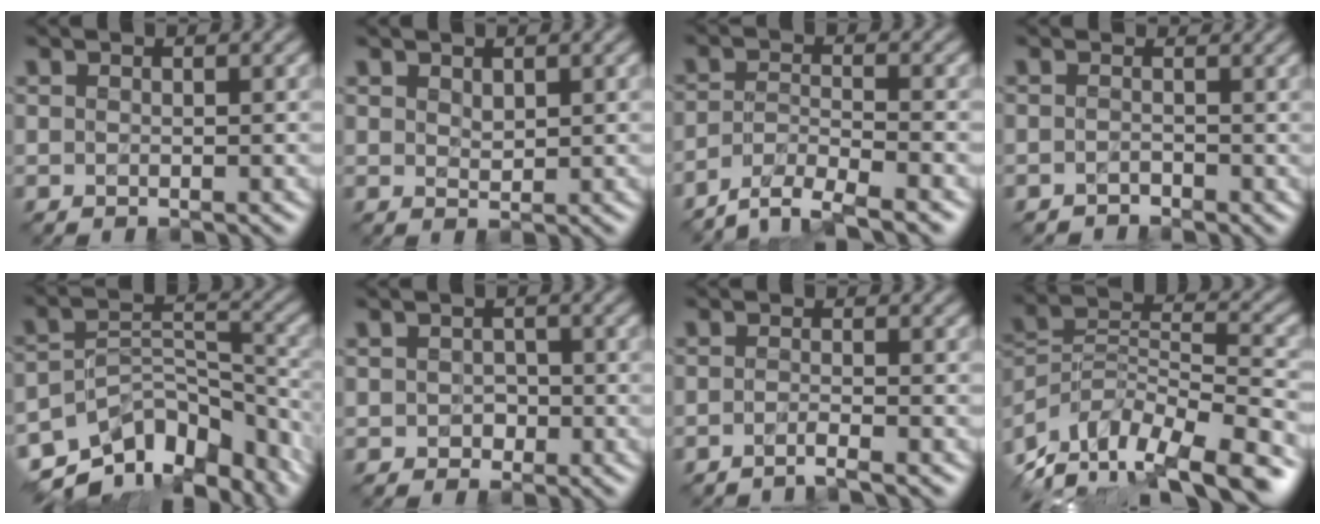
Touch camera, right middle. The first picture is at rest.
{"total": 0.8, "force": [0.6, 0.4, 0.4], "torque": [-0.013, -0.003, 0.018]}
{"total": 4.3, "force": [-3.8, 0.6, 1.9], "torque": [-0.034, -0.005, -0.076]}
{"total": 1.0, "force": [-1.0, 0.4, -0.1], "torque": [0.001, 0.000, -0.017]}
{"total": 12.0, "force": [-9.7, 5.8, 4.0], "torque": [-0.059, 0.009, -0.139]}
{"total": 1.2, "force": [-0.4, 1.1, 0.3], "torque": [-0.006, -0.005, -0.006]}
{"total": 1.5, "force": [-1.3, 0.1, 0.8], "torque": [-0.006, -0.006, -0.034]}
{"total": 13.5, "force": [-10.6, 4.9, 6.7], "torque": [-0.126, 0.012, -0.170]}